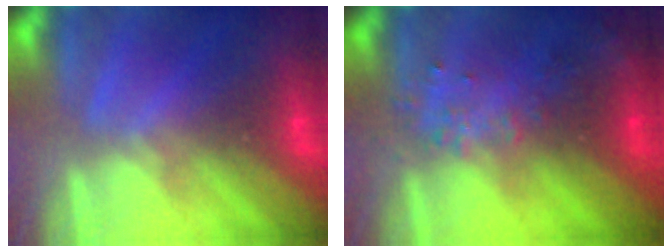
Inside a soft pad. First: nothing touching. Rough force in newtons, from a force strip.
{"total": 2.9}